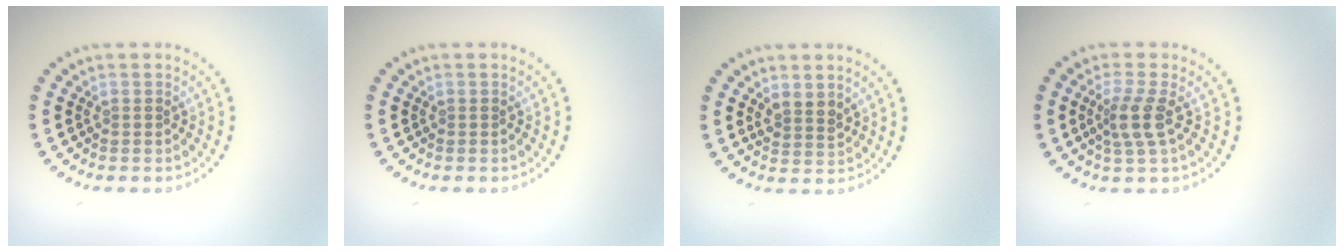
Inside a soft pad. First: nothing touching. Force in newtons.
{"total": 0.0}
{"total": 1.7, "press": 1.5, "slide": 0.9}
{"total": 2.6, "press": 2.0, "slide": 1.6}